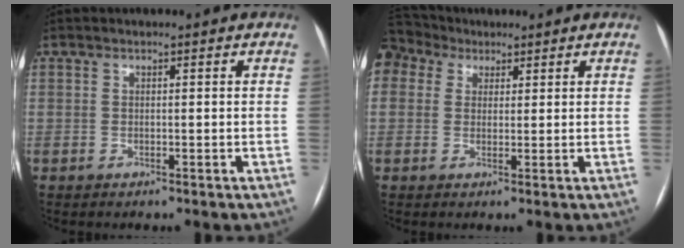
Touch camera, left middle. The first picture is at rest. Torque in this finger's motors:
{"motor_torque": [1.76, -0.38, 1.06, 0.21]}